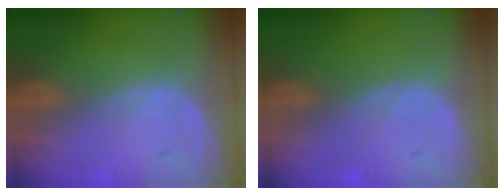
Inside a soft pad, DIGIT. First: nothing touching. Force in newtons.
{"total": 0.0}